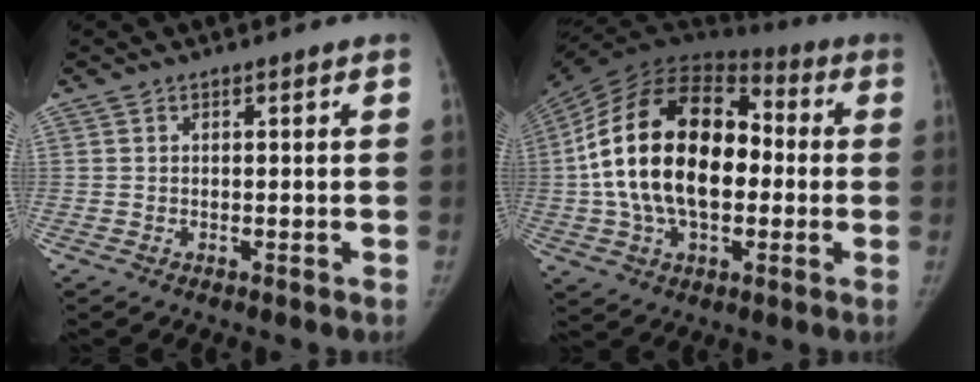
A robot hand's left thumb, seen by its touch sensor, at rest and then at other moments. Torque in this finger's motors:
{"motor_torque": [2.23, 2.78, 1.89, -0.88, 0.91]}